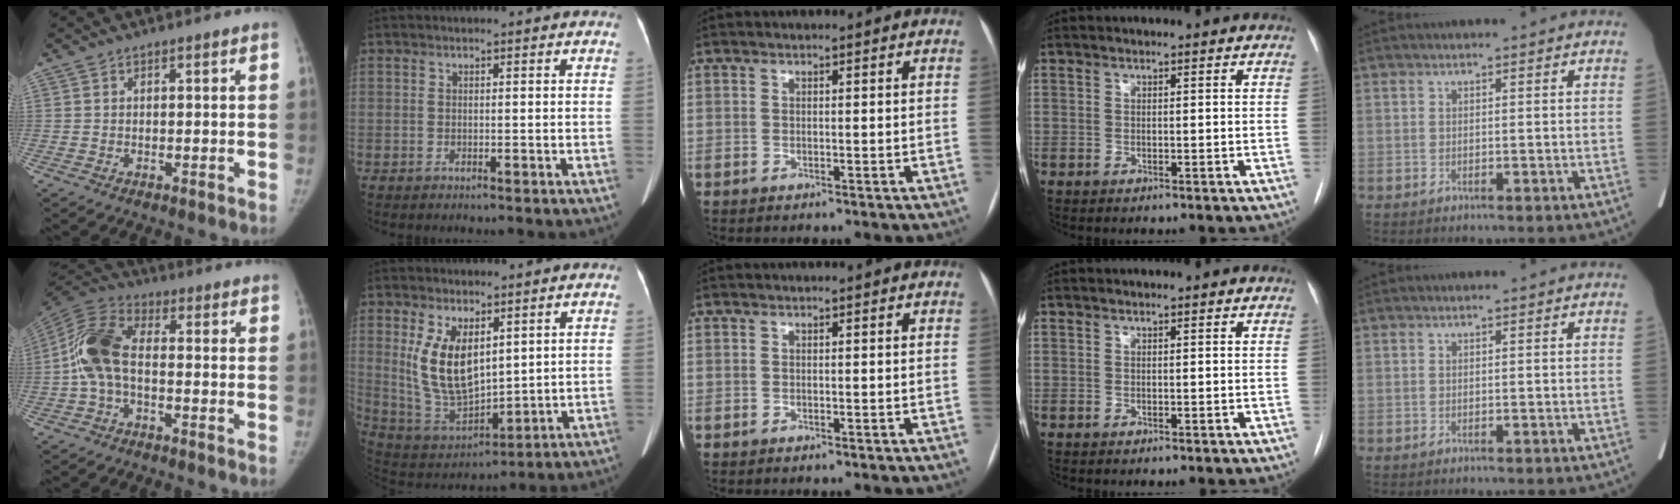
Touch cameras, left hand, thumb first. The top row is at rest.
{"thumb": {"total": 10.9, "force": [-1.3, 5.9, 9.1], "torque": [-0.190, 0.031, -0.038]}, "index": {"total": 10.7, "force": [3.2, 5.0, 8.9], "torque": [-0.181, -0.007, 0.078]}}